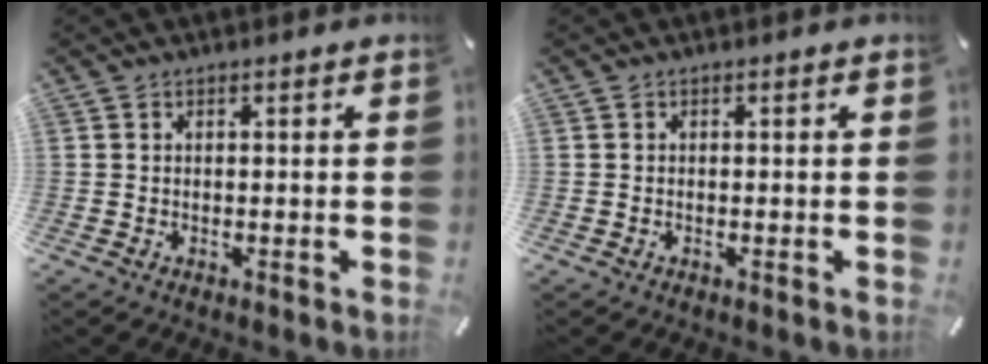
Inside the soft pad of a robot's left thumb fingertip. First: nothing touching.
{"total": 0.0}